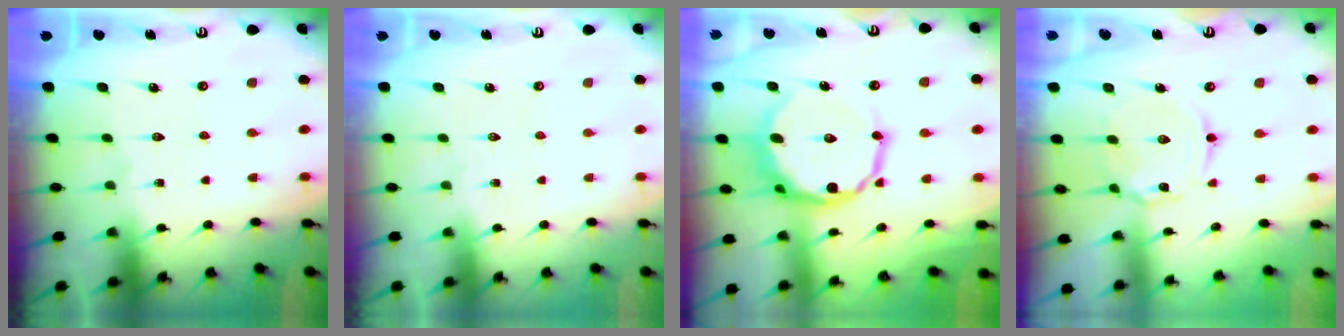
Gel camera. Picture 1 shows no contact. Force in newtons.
{"total": 0.0}
{"total": 11.0, "press": 10.4, "slide": 3.8}
{"total": 4.9, "press": 4.9, "slide": 0.1}